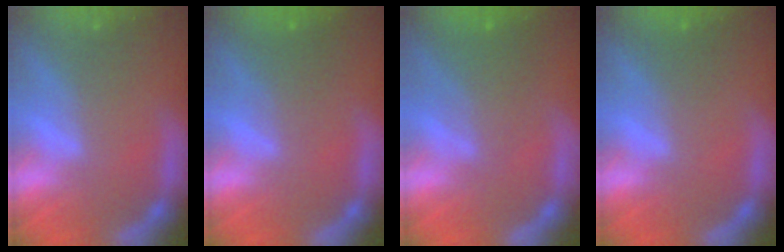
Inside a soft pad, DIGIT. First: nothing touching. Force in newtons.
{"total": 1.9}
{"total": 3.6}
{"total": 1.0}